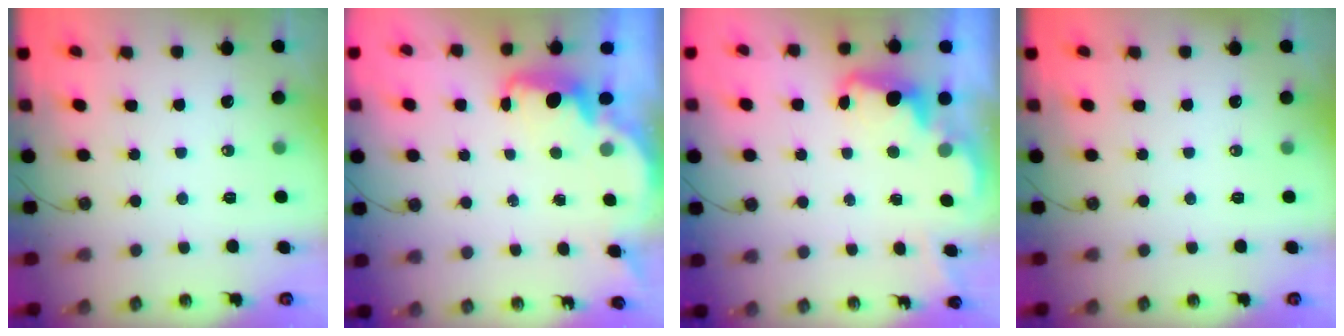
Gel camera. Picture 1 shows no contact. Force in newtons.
{"total": 2.2, "press": 2.1, "slide": 0.6}
{"total": 2.3, "press": 2.2, "slide": 0.7}
{"total": 0.0}